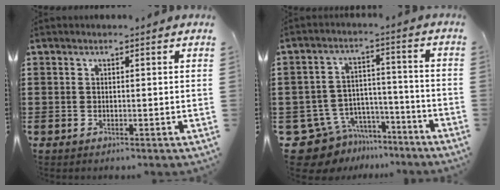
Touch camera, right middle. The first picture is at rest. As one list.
[{"total": 9.0, "force": [-7.9, 4.2, 1.2], "torque": [-0.047, 0.025, -0.155]}]